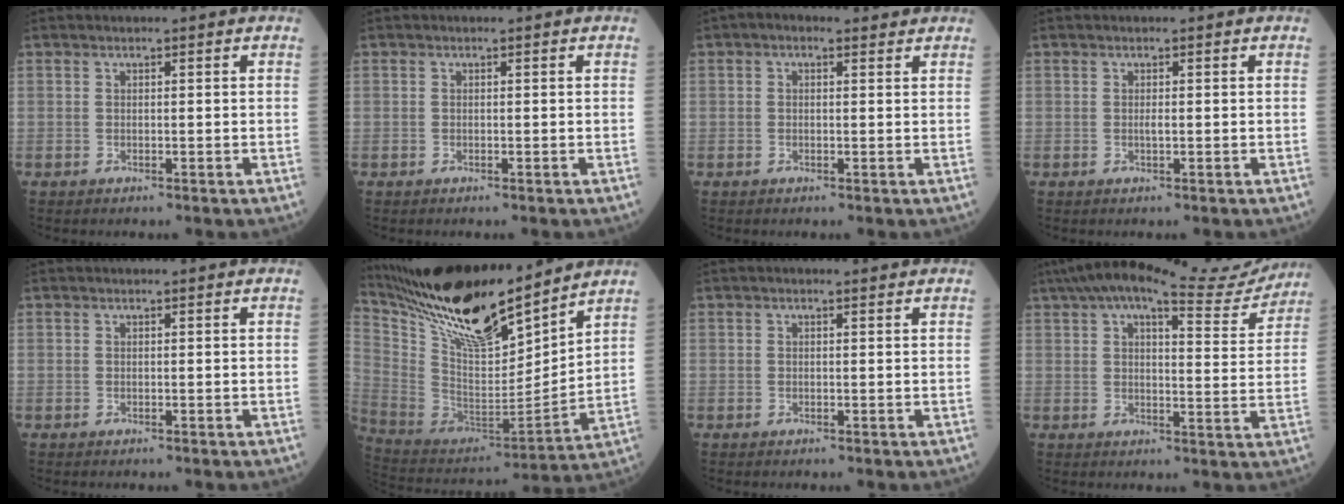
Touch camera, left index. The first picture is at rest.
{"total": 0.0}
{"total": 2.2, "force": [1.3, 1.1, 1.3], "torque": [-0.027, 0.020, 0.018]}
{"total": 0.6, "force": [0.0, 0.0, 0.6], "torque": [-0.016, -0.001, 0.000]}
{"total": 0.0}
{"total": 21.4, "force": [18.2, 3.2, 10.8], "torque": [-0.205, -0.020, 0.336]}
{"total": 0.6, "force": [0.5, 0.1, 0.4], "torque": [-0.011, 0.004, 0.006]}
{"total": 17.2, "force": [15.4, 2.7, 7.1], "torque": [-0.109, 0.011, 0.201]}